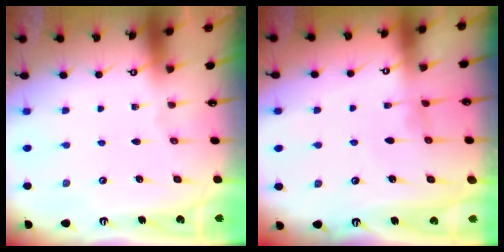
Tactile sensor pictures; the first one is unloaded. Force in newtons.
{"total": 1.2, "press": 1.2, "slide": 0.4}